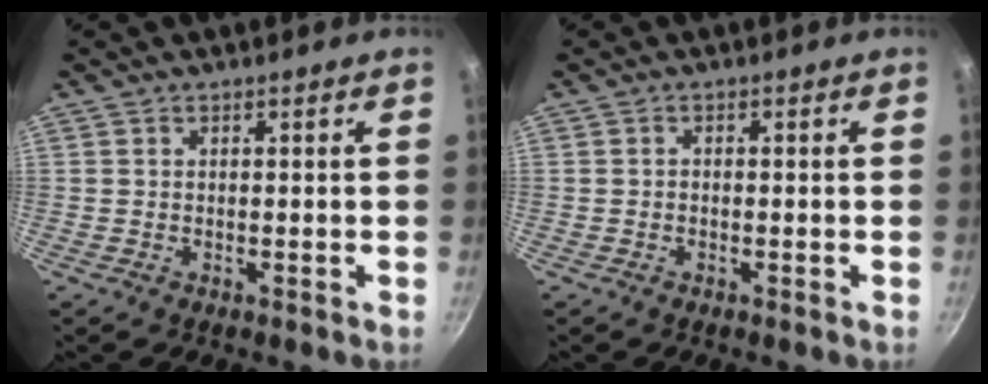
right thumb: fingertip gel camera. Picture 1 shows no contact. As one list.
[{"total": 0.7, "force": [-0.4, 0.5, 0.4], "torque": [-0.002, 0.002, -0.012]}]